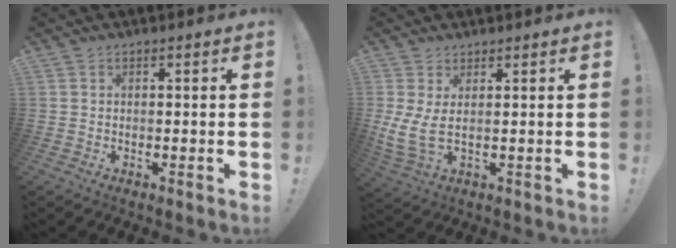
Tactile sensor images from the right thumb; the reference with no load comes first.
{"total": 6.0, "force": [1.9, 1.7, 5.4], "torque": [-0.096, -0.028, 0.040]}